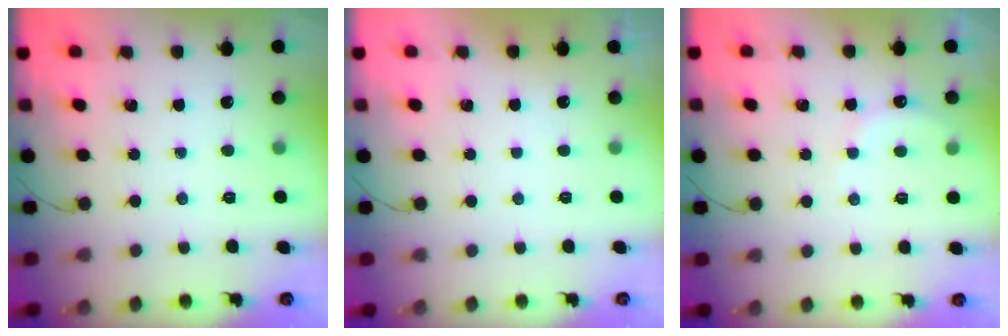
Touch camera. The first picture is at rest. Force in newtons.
{"total": 2.9, "press": 2.9, "slide": 0.1}
{"total": 6.4, "press": 6.3, "slide": 1.2}